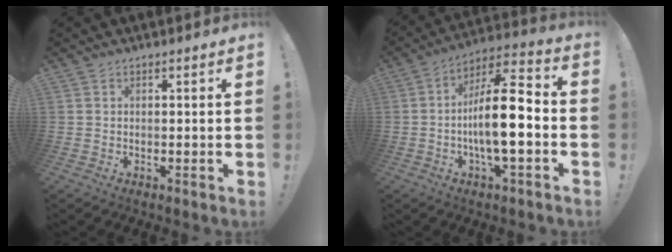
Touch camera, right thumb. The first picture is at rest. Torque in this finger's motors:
{"motor_torque": [0.37, 0.48, 1.56, -0.47, 0.40]}